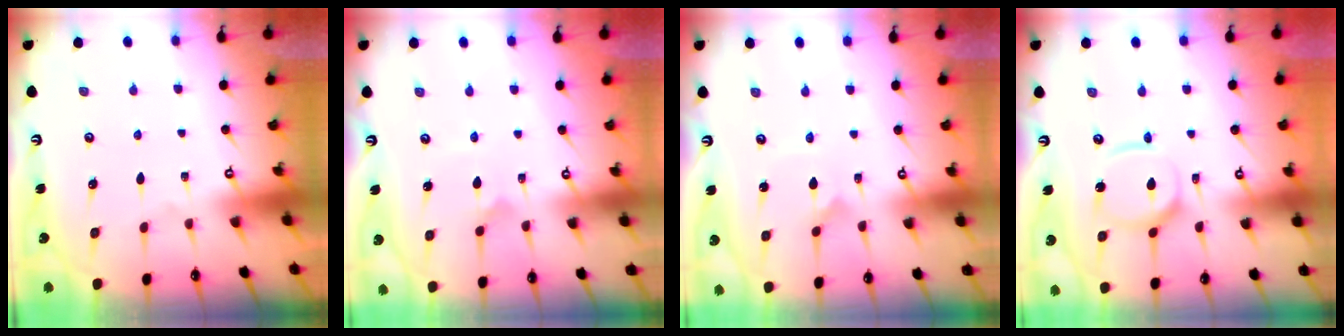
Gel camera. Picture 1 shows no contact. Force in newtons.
{"total": 2.6, "press": 2.6, "slide": 0.3}
{"total": 1.0, "press": 1.0, "slide": 0.0}
{"total": 11.6, "press": 11.5, "slide": 1.5}